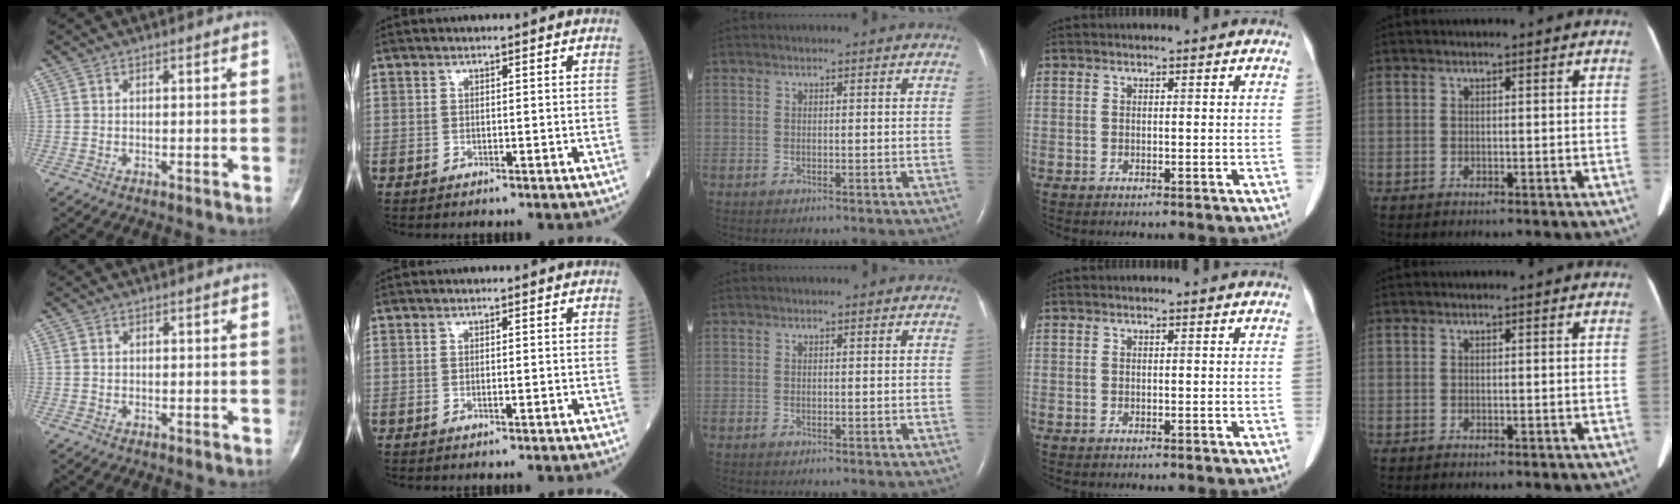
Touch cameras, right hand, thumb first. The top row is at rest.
{"thumb": {"total": 0.8, "force": [0.2, 0.7, 0.4], "torque": [-0.006, 0.002, 0.003]}, "index": {"total": 0.8, "force": [-0.2, 0.2, 0.7], "torque": [-0.015, -0.001, -0.002]}}